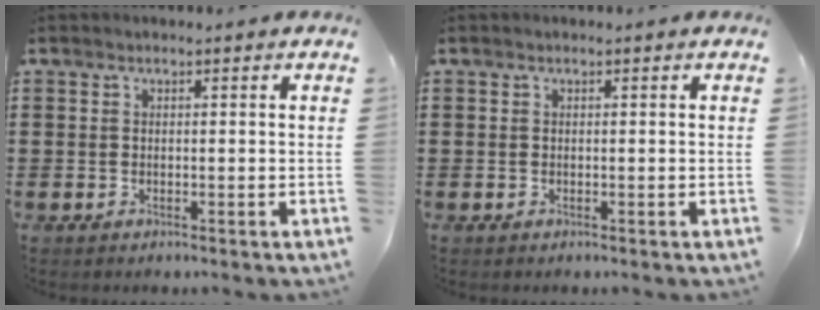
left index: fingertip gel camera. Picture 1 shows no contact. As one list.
[{"total": 0.0}]